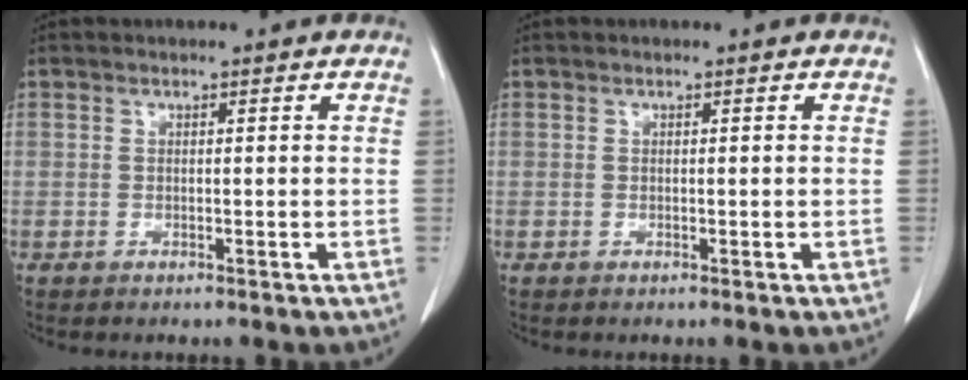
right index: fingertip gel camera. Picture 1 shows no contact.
{"total": 0.0}